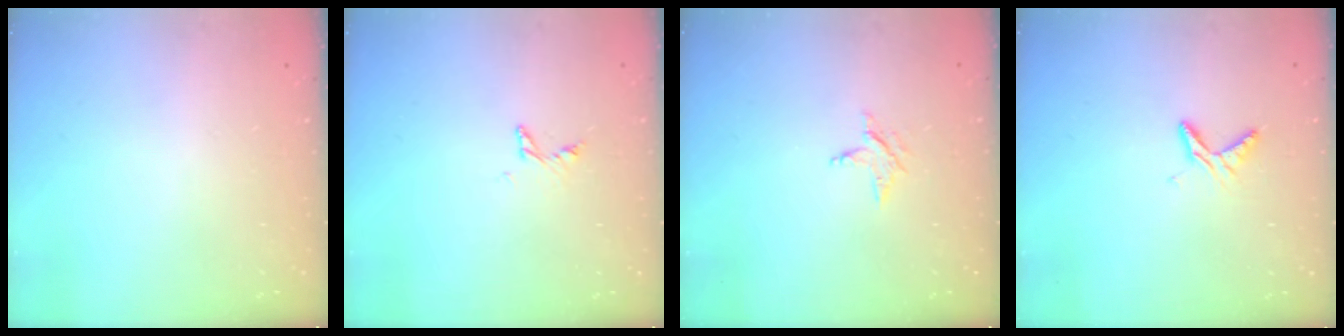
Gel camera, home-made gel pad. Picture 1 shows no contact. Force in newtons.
{"total": 2.7, "press": 2.7, "slide": 0.1}
{"total": 2.5, "press": 2.5, "slide": 0.3}
{"total": 5.6, "press": 5.6, "slide": 0.4}